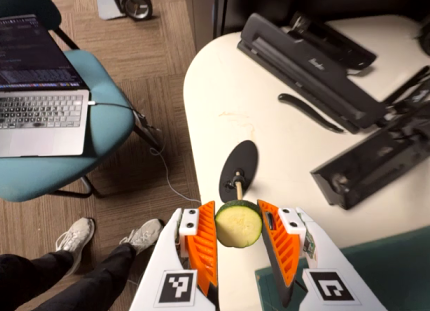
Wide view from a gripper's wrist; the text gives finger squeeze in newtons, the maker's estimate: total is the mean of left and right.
{"total": 10.0, "left": 10.1, "right": 9.9}